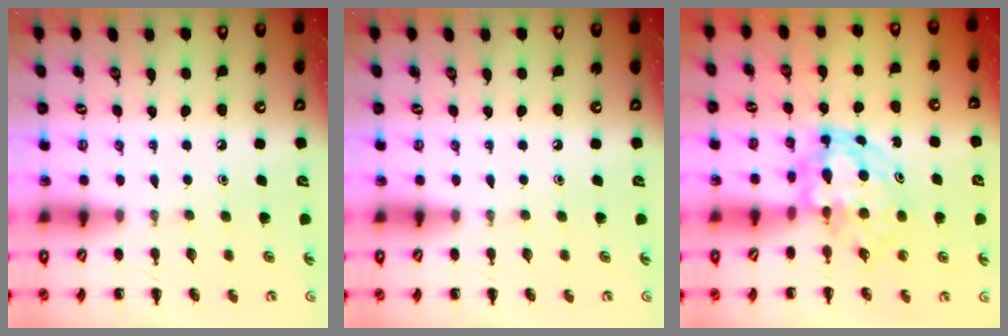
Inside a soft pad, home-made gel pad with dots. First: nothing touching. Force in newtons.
{"total": 0.0}
{"total": 5.7, "press": 5.6, "slide": 1.3}